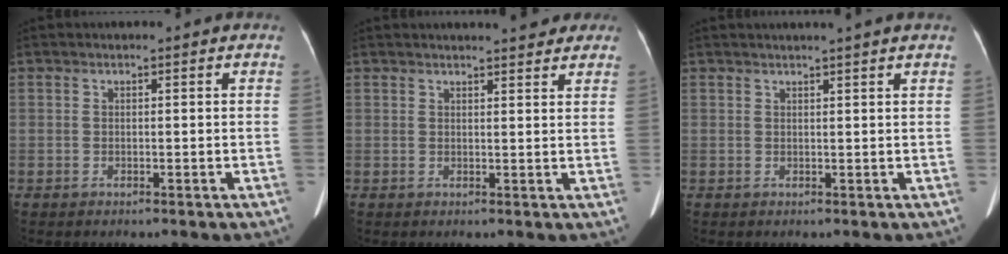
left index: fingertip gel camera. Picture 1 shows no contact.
{"total": 5.3, "force": [4.8, 0.9, 2.0], "torque": [-0.025, 0.005, 0.050]}
{"total": 3.4, "force": [2.9, -0.8, 1.5], "torque": [-0.020, 0.012, 0.037]}